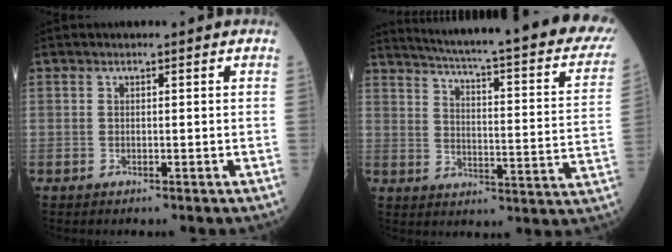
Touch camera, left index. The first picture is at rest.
{"total": 31.3, "force": [26.2, 3.0, 16.9], "torque": [-0.241, -0.066, 0.319]}